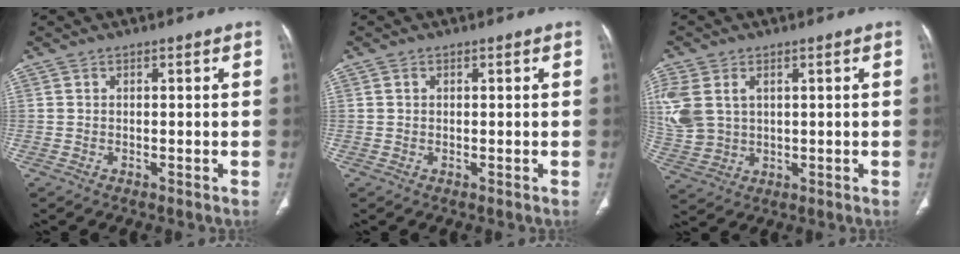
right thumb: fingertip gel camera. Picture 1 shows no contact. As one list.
[{"total": 0.6, "force": [0.2, 0.5, 0.3], "torque": [-0.005, 0.000, 0.004]}, {"total": 13.1, "force": [3.2, 9.6, 8.3], "torque": [-0.220, 0.002, 0.077]}]